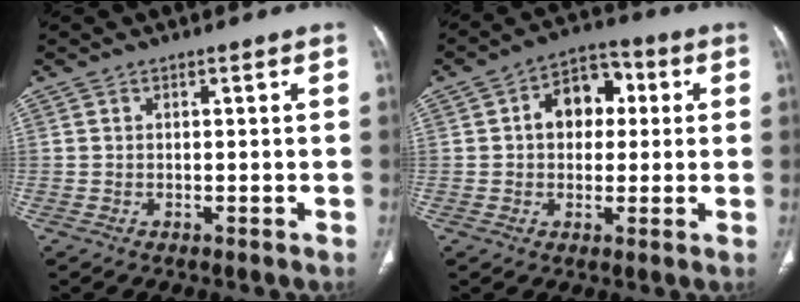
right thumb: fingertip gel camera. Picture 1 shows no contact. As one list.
[{"total": 9.7, "force": [1.6, 7.0, 6.5], "torque": [-0.064, 0.021, 0.018]}]